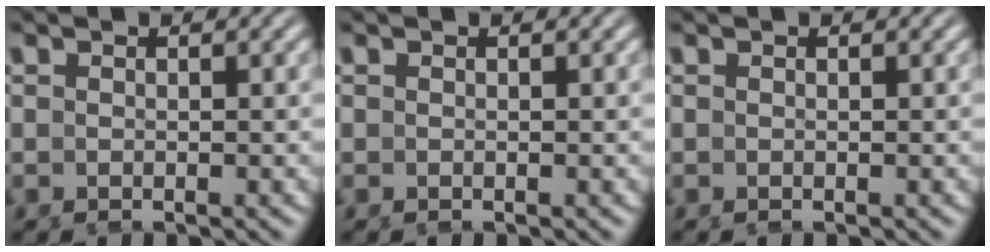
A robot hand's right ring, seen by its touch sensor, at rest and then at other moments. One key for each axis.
{"total": 0.0}
{"total": 0.0}